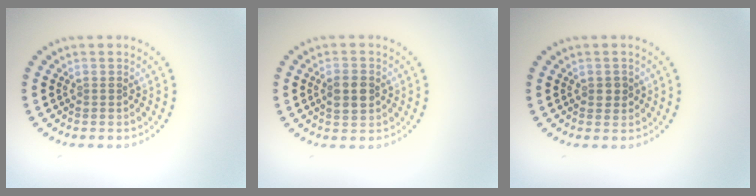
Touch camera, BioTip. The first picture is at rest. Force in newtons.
{"total": 2.9, "press": 2.9, "slide": 0.0}
{"total": 1.2, "press": 1.2, "slide": 0.2}